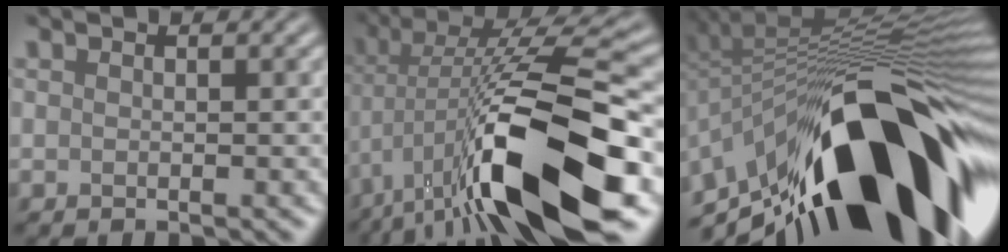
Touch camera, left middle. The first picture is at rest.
{"total": 14.9, "force": [-4.5, 5.2, 13.2], "torque": [-0.231, -0.002, -0.074]}
{"total": 18.5, "force": [-7.2, 7.9, 15.1], "torque": [-0.221, 0.003, -0.127]}